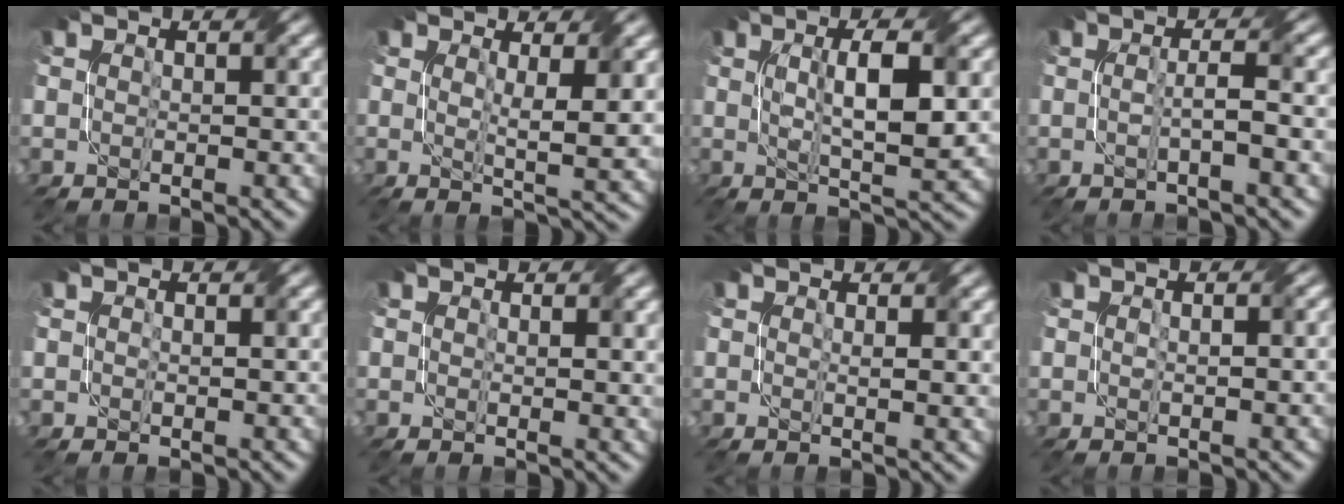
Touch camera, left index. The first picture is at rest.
{"total": 4.3, "force": [1.3, 0.8, 4.0], "torque": [-0.061, -0.011, 0.021]}
{"total": 6.3, "force": [0.9, 1.3, 6.1], "torque": [-0.097, 0.003, 0.017]}
{"total": 2.8, "force": [-0.3, 0.3, 2.7], "torque": [-0.042, 0.004, -0.012]}
{"total": 0.6, "force": [0.1, 0.3, 0.6], "torque": [-0.007, 0.000, 0.002]}
{"total": 1.2, "force": [0.5, 0.1, 1.1], "torque": [-0.014, -0.004, 0.009]}
{"total": 1.5, "force": [0.5, 0.2, 1.4], "torque": [-0.020, -0.001, 0.009]}
{"total": 1.2, "force": [0.0, 0.3, 1.2], "torque": [-0.024, 0.003, 0.002]}